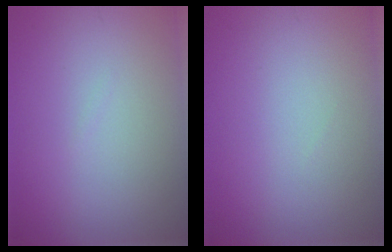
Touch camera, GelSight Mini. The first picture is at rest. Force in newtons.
{"total": 0.0}